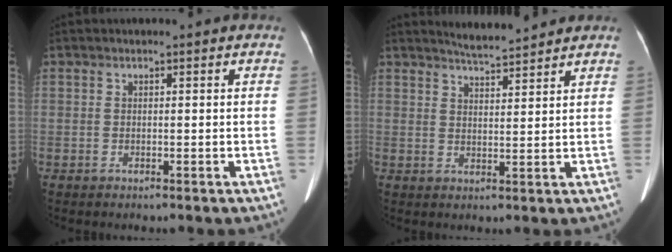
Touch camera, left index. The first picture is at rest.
{"total": 4.8, "force": [4.7, -0.1, 1.1], "torque": [-0.026, 0.004, 0.078]}